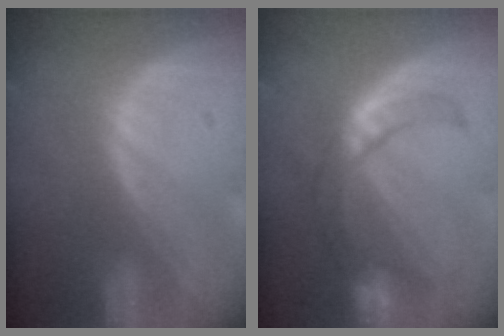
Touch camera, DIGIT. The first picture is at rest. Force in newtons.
{"total": 7.4, "press": 7.2, "slide": 1.9}